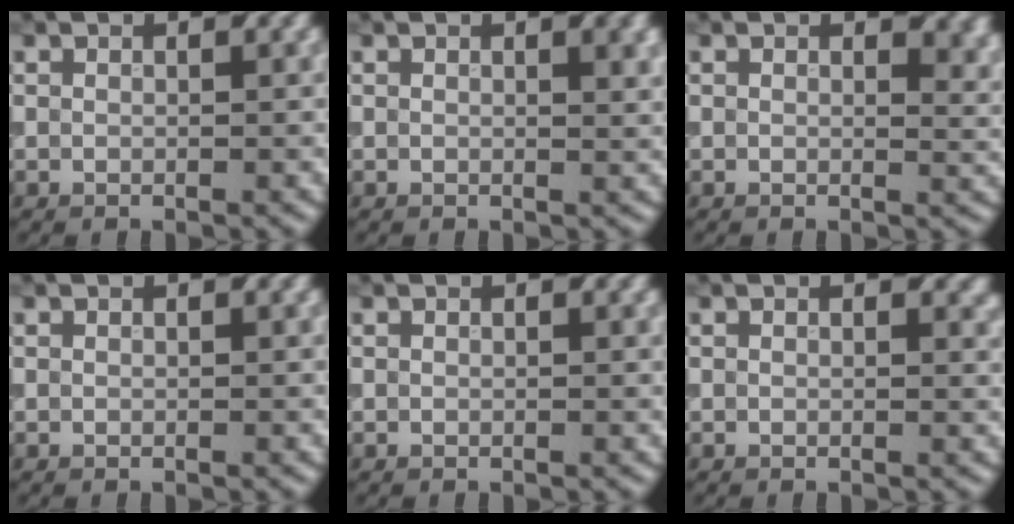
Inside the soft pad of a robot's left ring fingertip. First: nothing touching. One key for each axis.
{"total": 1.6, "fx": 0.5, "fy": 0.7, "fz": 1.4, "tx": -0.013, "ty": 0.000, "tz": 0.012}
{"total": 3.3, "fx": 1.2, "fy": 2.0, "fz": 2.4, "tx": -0.020, "ty": -0.005, "tz": 0.016}
{"total": 0.0}
{"total": 0.0}
{"total": 1.0, "fx": 0.3, "fy": 0.6, "fz": 0.7, "tx": -0.004, "ty": -0.002, "tz": 0.003}